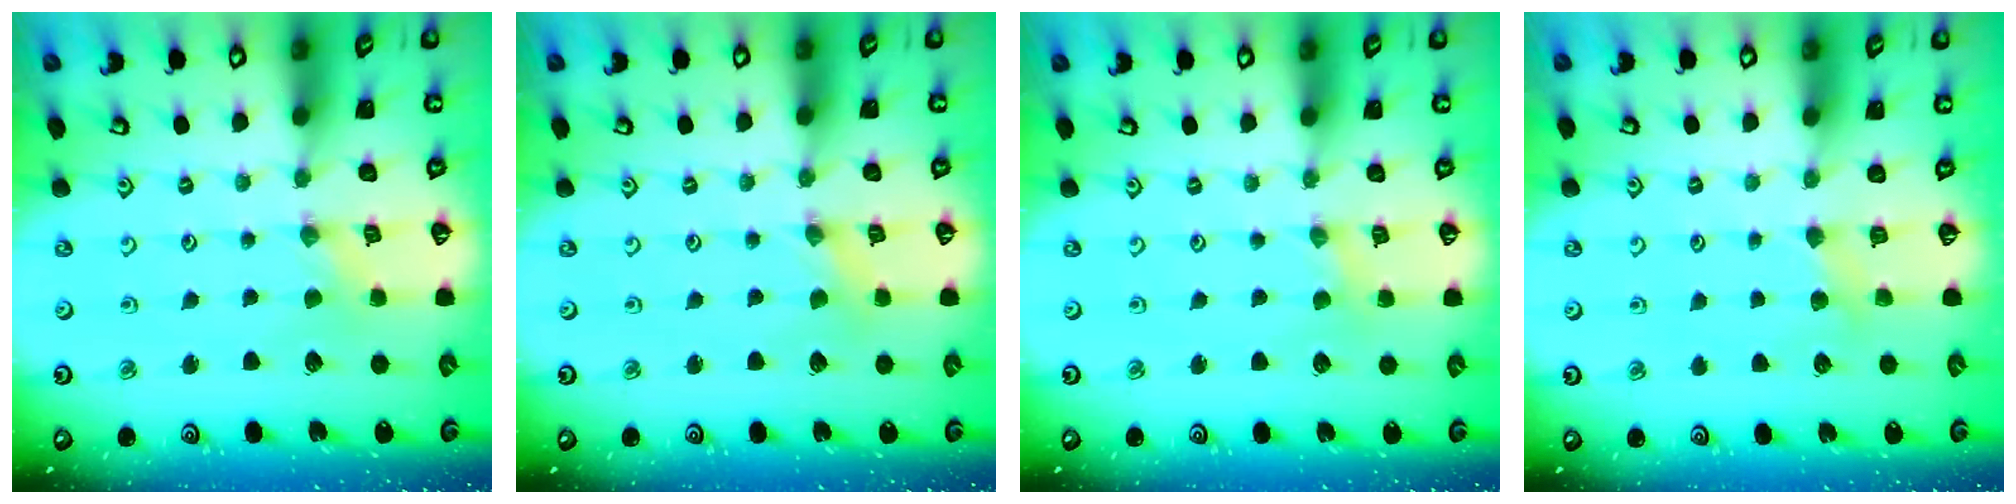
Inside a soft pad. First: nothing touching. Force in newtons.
{"total": 1.1, "press": 1.1, "slide": 0.1}
{"total": 0.0}
{"total": 3.5, "press": 3.5, "slide": 0.5}